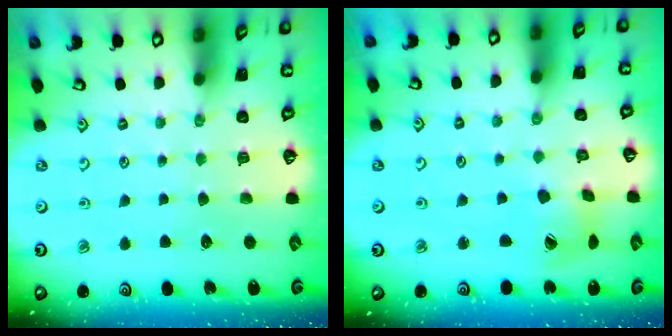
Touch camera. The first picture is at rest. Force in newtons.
{"total": 7.4, "press": 7.3, "slide": 1.0}